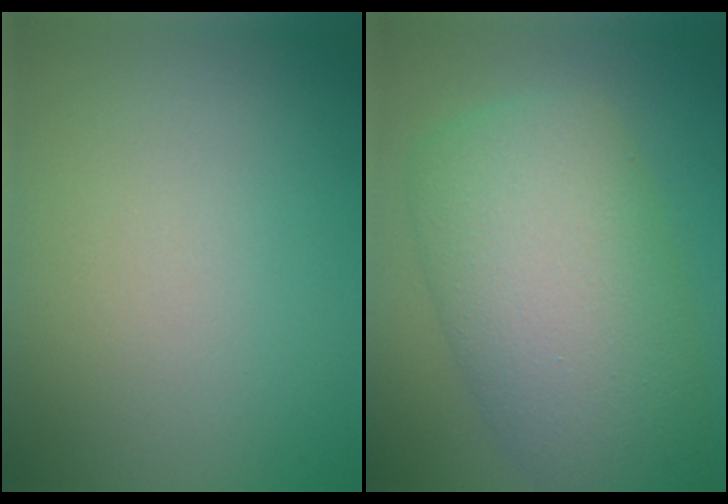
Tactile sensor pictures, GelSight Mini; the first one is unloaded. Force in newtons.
{"total": 11.5, "press": 11.5, "slide": 0.2}